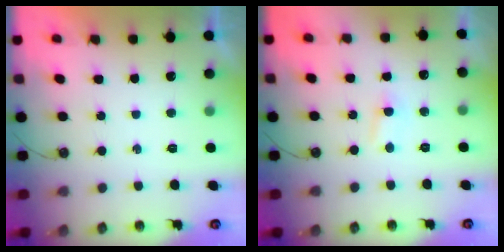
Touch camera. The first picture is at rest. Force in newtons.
{"total": 2.8, "press": 2.7, "slide": 0.7}